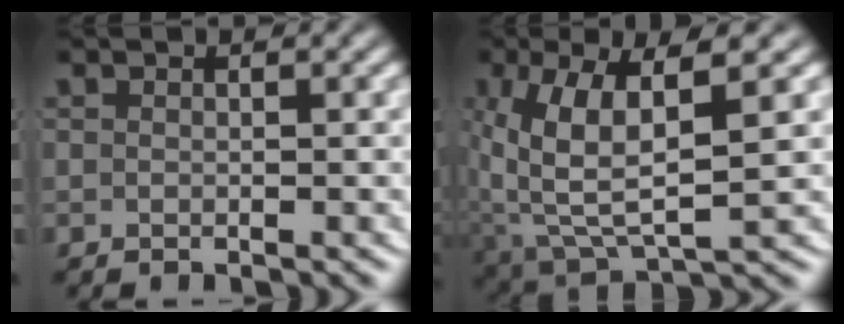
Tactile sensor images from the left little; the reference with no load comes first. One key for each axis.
{"total": 8.4, "fx": 0.6, "fy": 4.7, "fz": 7.0, "tx": -0.144, "ty": -0.018, "tz": 0.026}